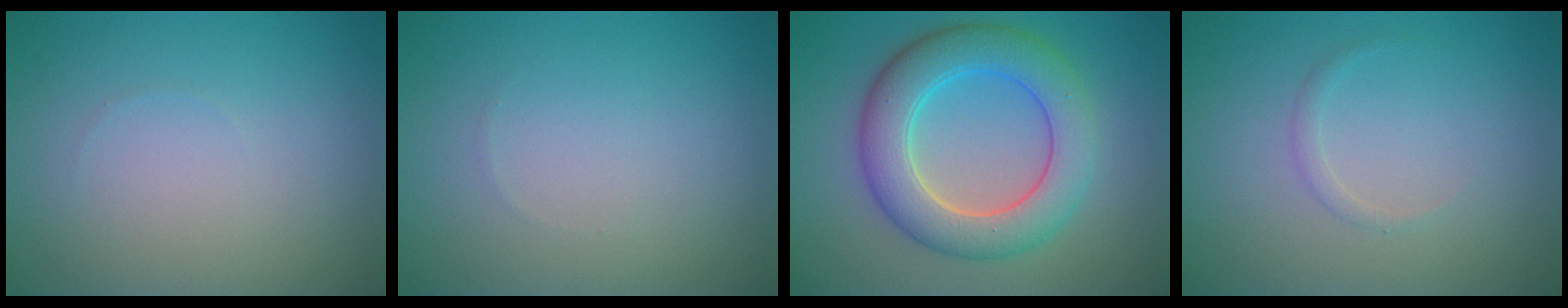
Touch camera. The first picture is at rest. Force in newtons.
{"total": 0.0}
{"total": 7.3, "press": 7.3, "slide": 0.5}
{"total": 0.8, "press": 0.8, "slide": 0.0}